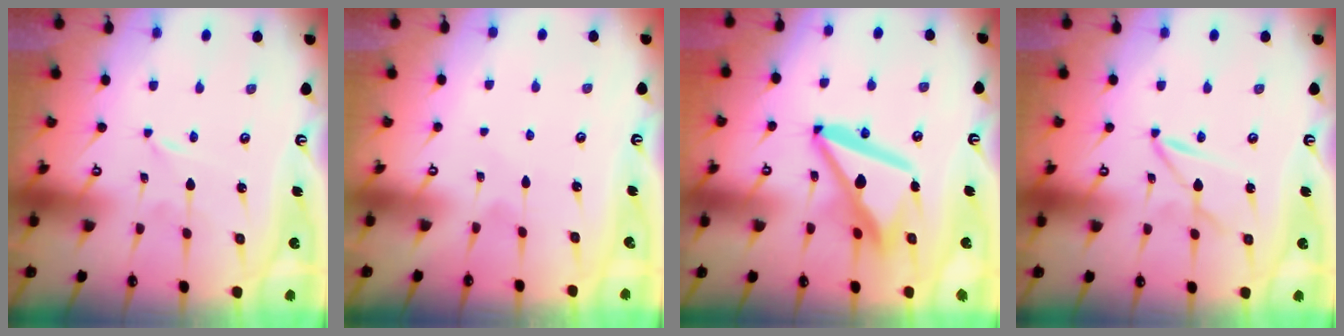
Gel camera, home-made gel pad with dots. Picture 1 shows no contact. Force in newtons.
{"total": 2.6, "press": 2.6, "slide": 0.4}
{"total": 15.2, "press": 15.1, "slide": 1.7}
{"total": 2.5, "press": 2.5, "slide": 0.3}